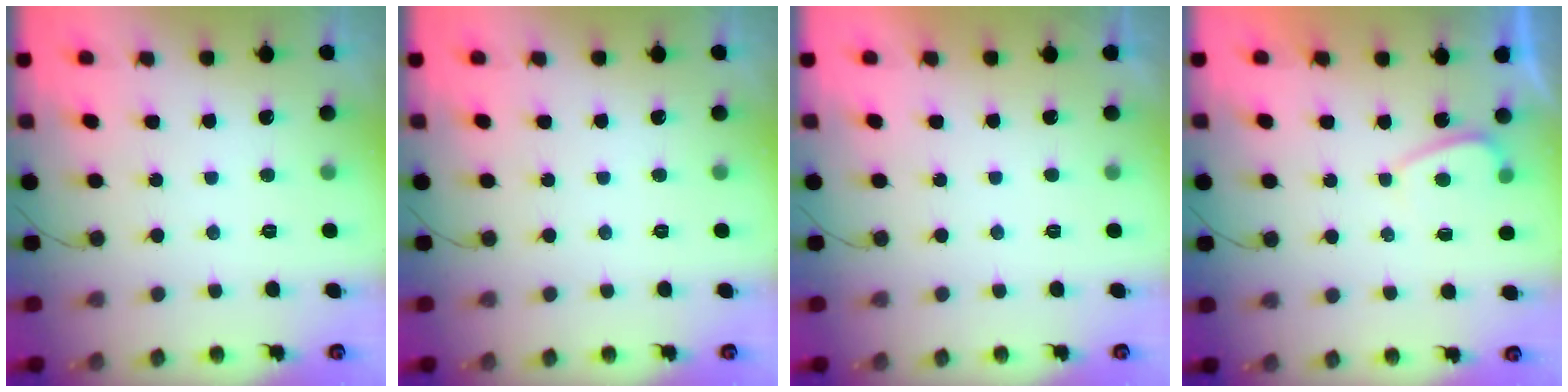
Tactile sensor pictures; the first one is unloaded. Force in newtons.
{"total": 0.0}
{"total": 2.1, "press": 2.1, "slide": 0.4}
{"total": 1.1, "press": 1.0, "slide": 0.5}